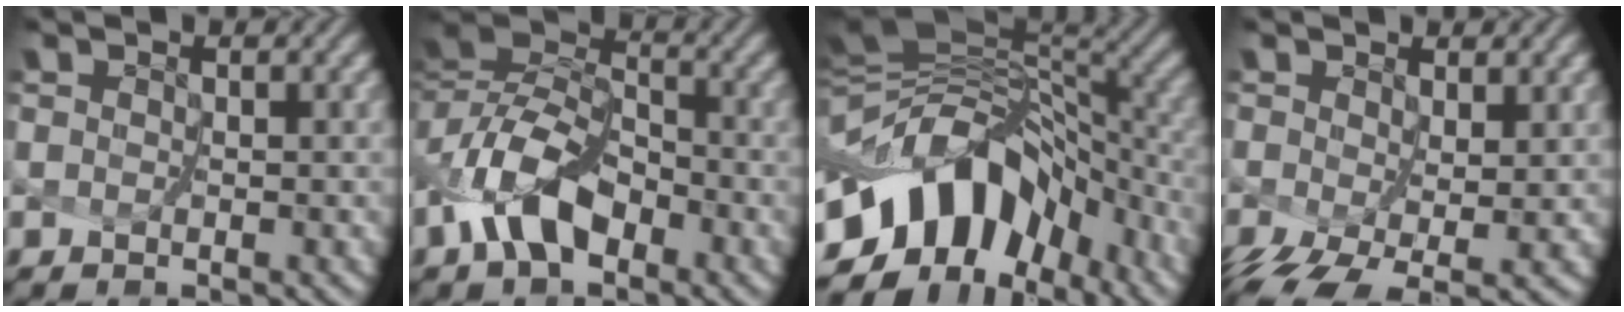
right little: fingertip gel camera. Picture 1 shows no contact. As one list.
[{"total": 6.6, "force": [-3.1, 3.8, 4.4], "torque": [-0.092, 0.008, -0.066]}, {"total": 11.1, "force": [-5.0, 7.3, 6.7], "torque": [-0.115, 0.020, -0.090]}, {"total": 7.1, "force": [-2.8, 3.4, 5.5], "torque": [-0.136, -0.022, -0.043]}]